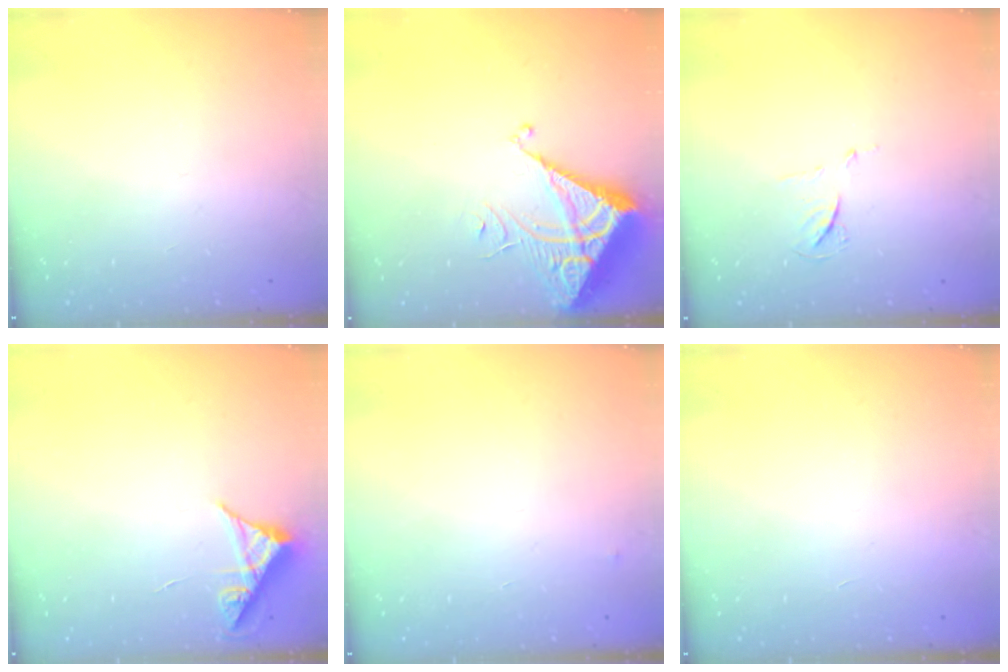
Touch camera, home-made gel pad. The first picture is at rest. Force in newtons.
{"total": 7.0, "press": 7.0, "slide": 0.6}
{"total": 5.6, "press": 5.6, "slide": 0.8}
{"total": 5.3, "press": 5.2, "slide": 0.6}
{"total": 2.5, "press": 2.5, "slide": 0.4}
{"total": 1.6, "press": 1.6, "slide": 0.1}